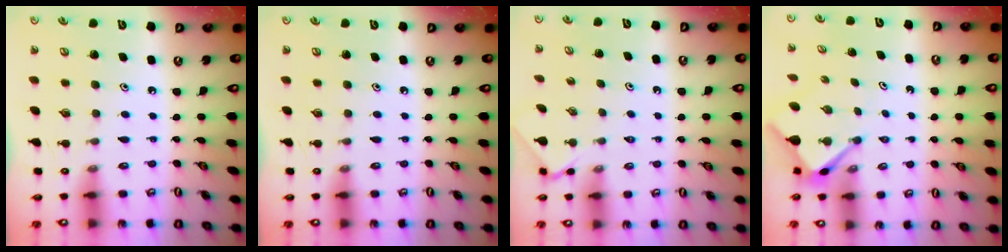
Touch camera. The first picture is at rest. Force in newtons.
{"total": 0.0}
{"total": 2.4, "press": 2.4, "slide": 0.4}
{"total": 2.9, "press": 2.9, "slide": 0.2}